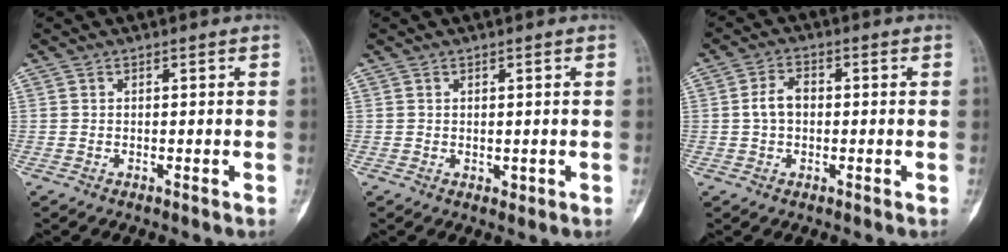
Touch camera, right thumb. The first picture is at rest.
{"total": 0.9, "force": [0.1, 0.7, 0.5], "torque": [-0.006, -0.002, 0.006]}
{"total": 4.3, "force": [0.0, 2.9, 3.2], "torque": [-0.058, 0.015, -0.006]}